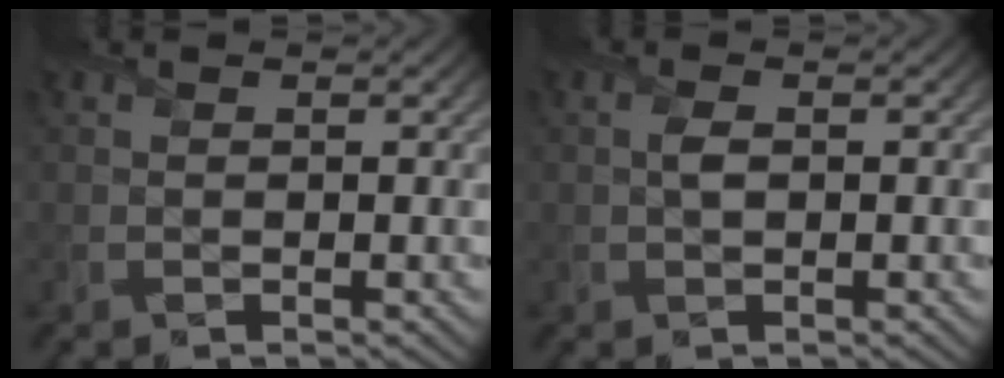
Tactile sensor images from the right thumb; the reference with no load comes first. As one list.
[{"total": 1.2, "force": [0.0, 0.6, 1.0], "torque": [-0.023, 0.002, 0.000]}]